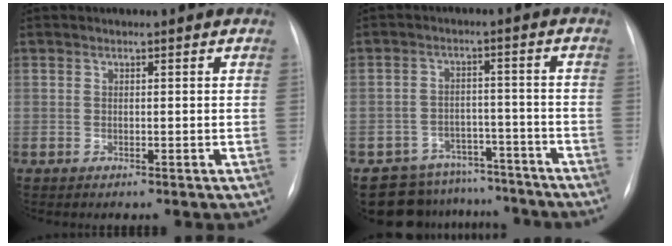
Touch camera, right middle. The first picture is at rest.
{"total": 10.2, "force": [-8.9, 4.9, -0.5], "torque": [0.017, 0.037, -0.119]}